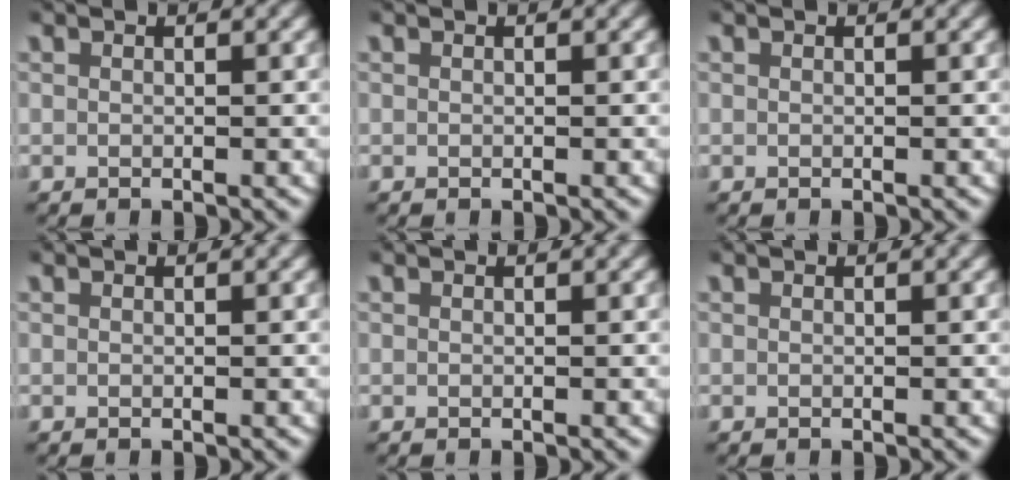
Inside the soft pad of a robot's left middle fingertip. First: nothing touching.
{"total": 0.0}
{"total": 0.0}
{"total": 0.0}
{"total": 0.0}
{"total": 0.0}